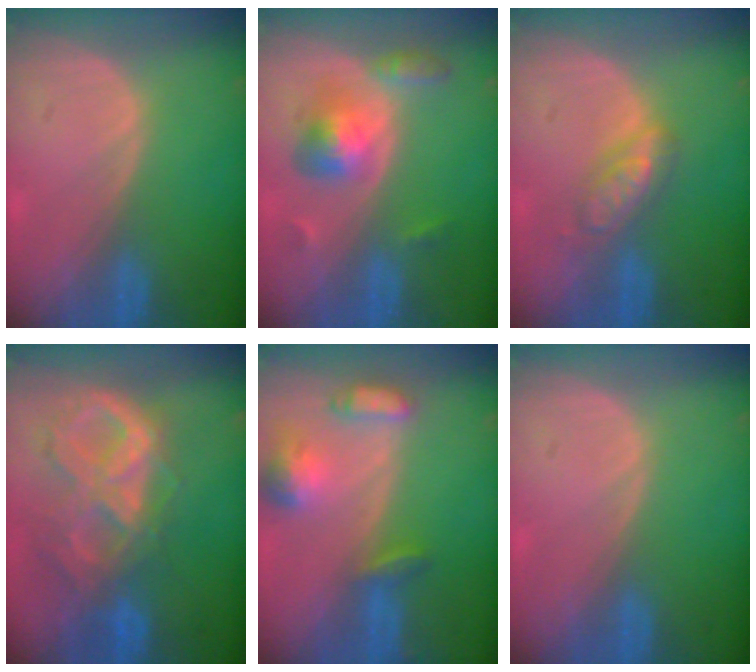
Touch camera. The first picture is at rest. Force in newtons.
{"total": 5.6, "press": 5.6, "slide": 0.2}
{"total": 4.5, "press": 4.5, "slide": 0.6}
{"total": 10.5, "press": 8.8, "slide": 5.7}
{"total": 6.8, "press": 6.4, "slide": 2.3}
{"total": 0.0}